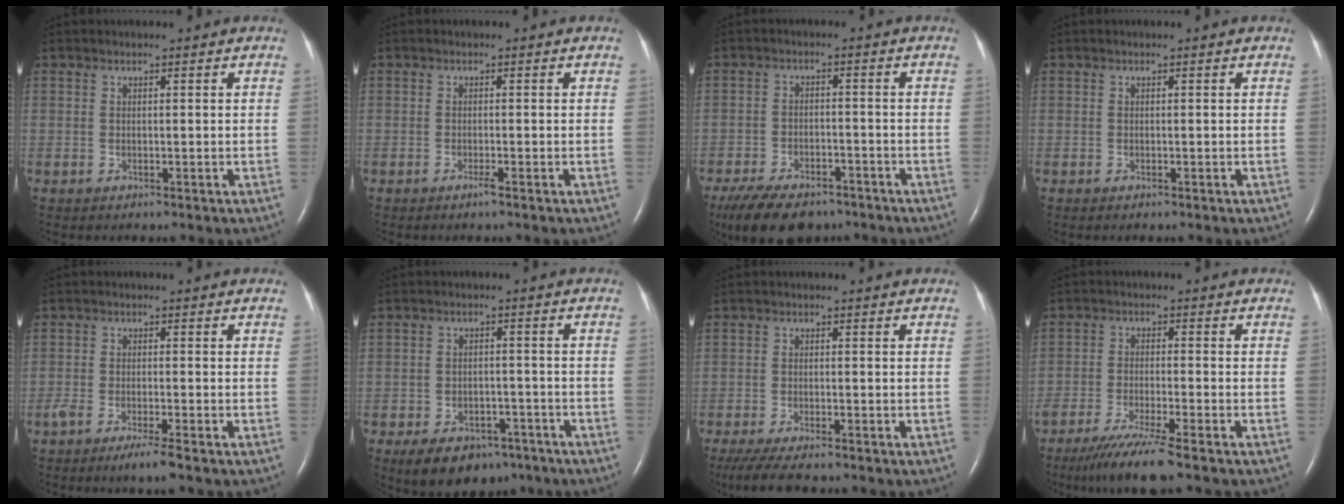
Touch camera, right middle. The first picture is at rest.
{"total": 0.9, "force": [-0.6, -0.2, 0.7], "torque": [-0.014, -0.001, -0.011]}
{"total": 12.2, "force": [-9.2, 5.4, 5.9], "torque": [-0.112, -0.010, -0.143]}
{"total": 0.0}
{"total": 3.7, "force": [-2.5, -0.1, 2.7], "torque": [-0.054, -0.011, -0.047]}
{"total": 9.7, "force": [-6.7, 5.6, 4.3], "torque": [-0.064, 0.008, -0.096]}
{"total": 7.0, "force": [-5.7, 1.0, 4.0], "torque": [-0.068, -0.018, -0.092]}
{"total": 7.5, "force": [-5.7, -0.8, 4.8], "torque": [-0.087, -0.025, -0.102]}